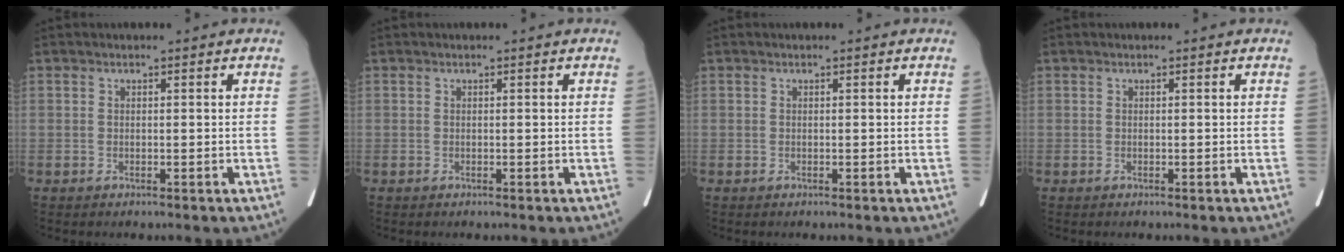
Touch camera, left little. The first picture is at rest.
{"total": 0.0}
{"total": 0.0}
{"total": 0.0}